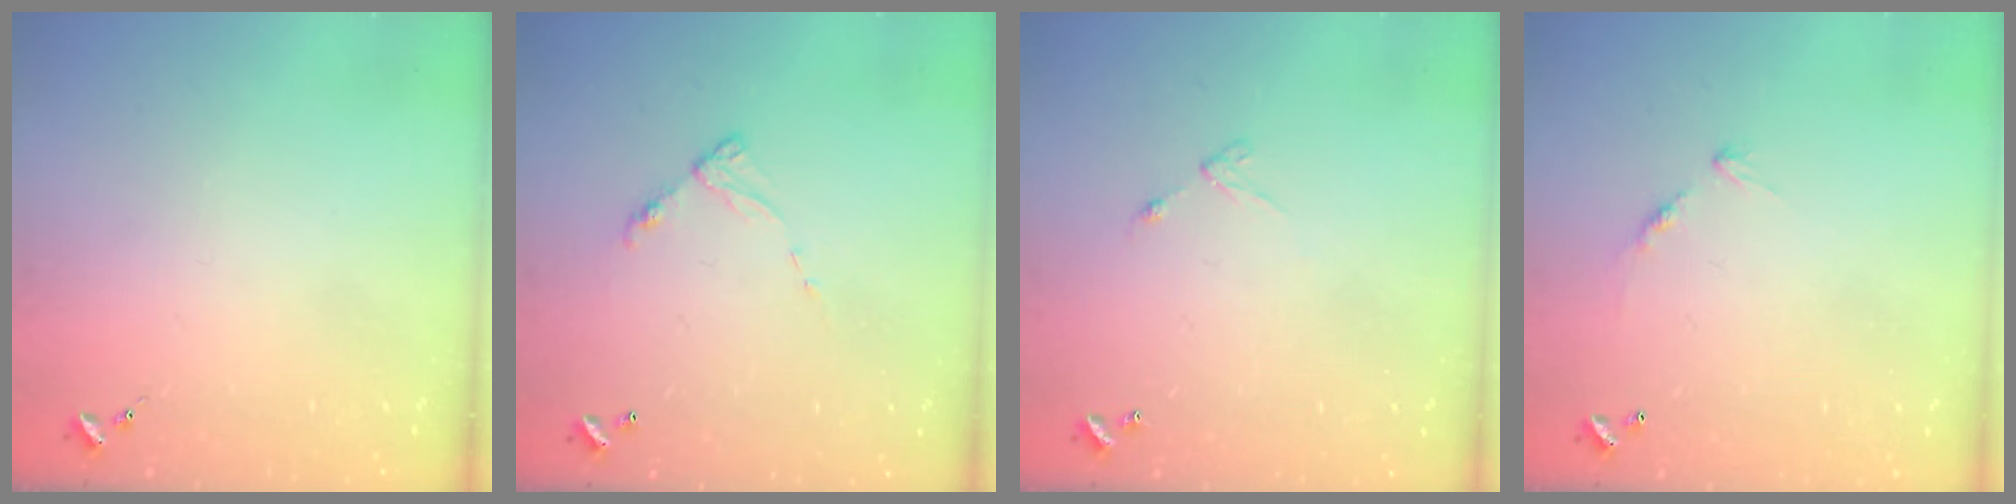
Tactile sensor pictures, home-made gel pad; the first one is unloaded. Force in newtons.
{"total": 8.0, "press": 7.9, "slide": 0.7}
{"total": 5.4, "press": 5.4, "slide": 0.4}
{"total": 7.3, "press": 7.3, "slide": 0.5}